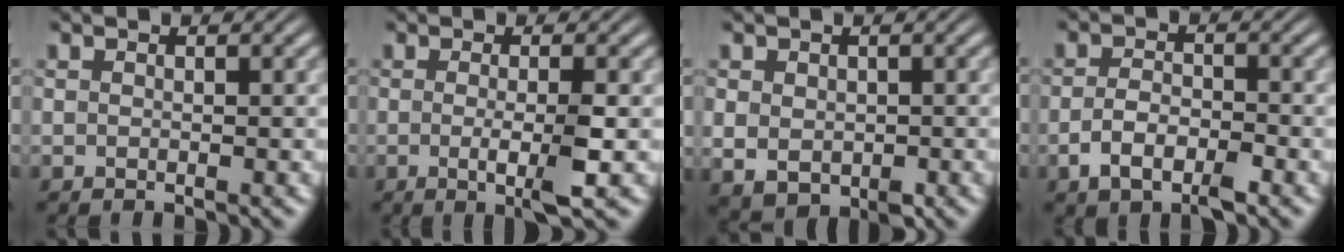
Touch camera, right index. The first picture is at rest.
{"total": 3.7, "force": [-1.0, 0.2, 3.5], "torque": [-0.058, -0.013, -0.016]}
{"total": 4.4, "force": [-1.0, 3.4, 2.6], "torque": [-0.065, -0.032, 0.004]}
{"total": 3.1, "force": [-1.9, 1.4, 2.1], "torque": [-0.036, -0.006, -0.032]}